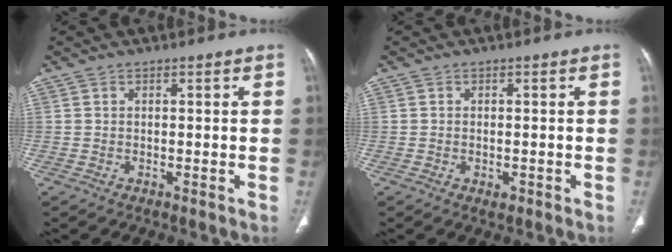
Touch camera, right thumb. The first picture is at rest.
{"total": 1.4, "force": [-0.6, 0.8, 1.0], "torque": [-0.013, 0.001, -0.006]}